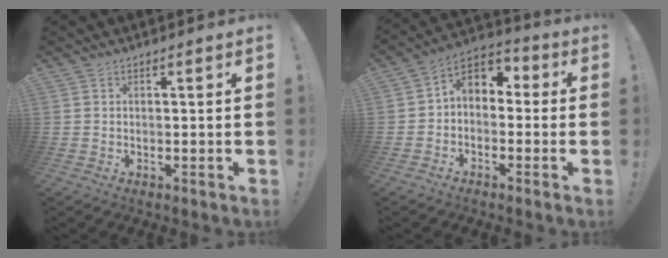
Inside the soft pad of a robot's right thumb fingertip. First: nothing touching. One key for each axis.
{"total": 5.9, "fx": -0.5, "fy": 4.7, "fz": 3.5, "tx": -0.056, "ty": 0.012, "tz": -0.002}